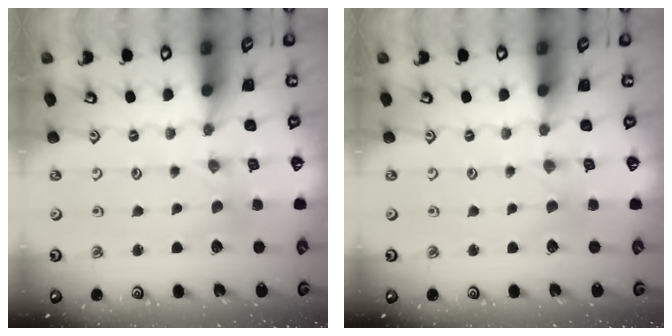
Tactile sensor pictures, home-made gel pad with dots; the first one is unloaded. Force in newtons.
{"total": 0.0}